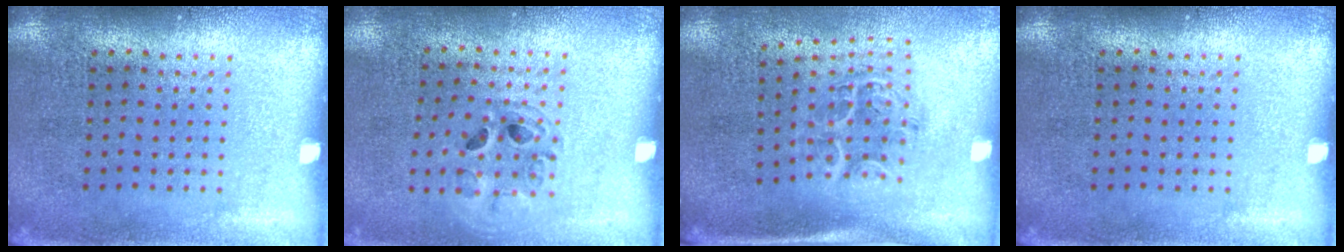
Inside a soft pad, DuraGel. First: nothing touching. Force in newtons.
{"total": 1.0, "press": 1.0, "slide": 0.1}
{"total": 1.1, "press": 1.1, "slide": 0.2}
{"total": 0.0}